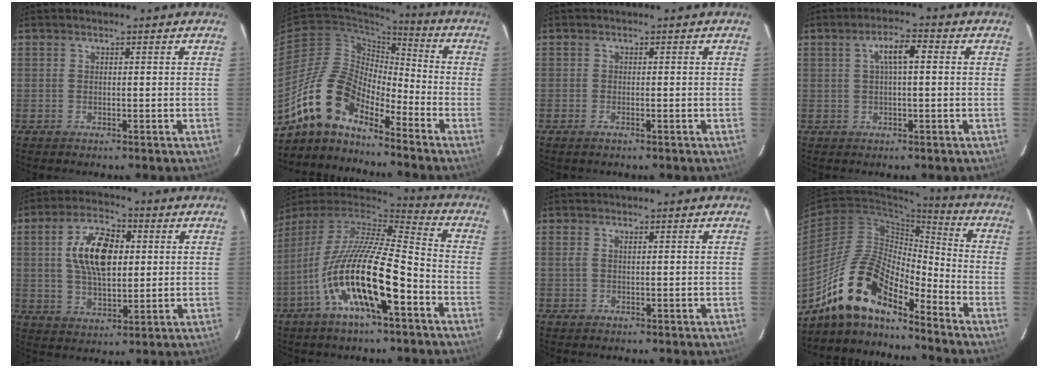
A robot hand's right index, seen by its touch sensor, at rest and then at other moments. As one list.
[{"total": 13.8, "force": [-10.9, 5.0, 6.8], "torque": [-0.126, 0.011, -0.223]}, {"total": 1.2, "force": [-0.8, 0.1, 0.9], "torque": [-0.018, 0.000, -0.015]}, {"total": 4.7, "force": [0.9, 1.1, 4.5], "torque": [-0.082, 0.013, 0.017]}, {"total": 12.3, "force": [2.3, 6.3, 10.2], "torque": [-0.189, 0.016, 0.043]}, {"total": 20.0, "force": [-8.3, 4.7, 17.5], "torque": [-0.317, -0.034, -0.160]}, {"total": 1.1, "force": [0.4, 0.5, 1.0], "torque": [-0.022, 0.002, 0.006]}, {"total": 15.8, "force": [-12.4, 5.0, 8.4], "torque": [-0.155, 0.005, -0.244]}]